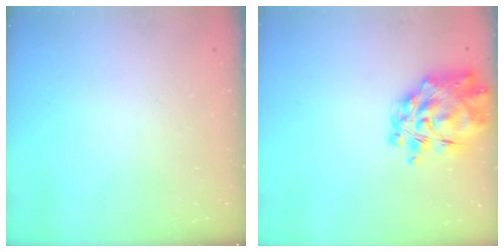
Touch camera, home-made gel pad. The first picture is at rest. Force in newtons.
{"total": 12.0, "press": 11.2, "slide": 4.3}